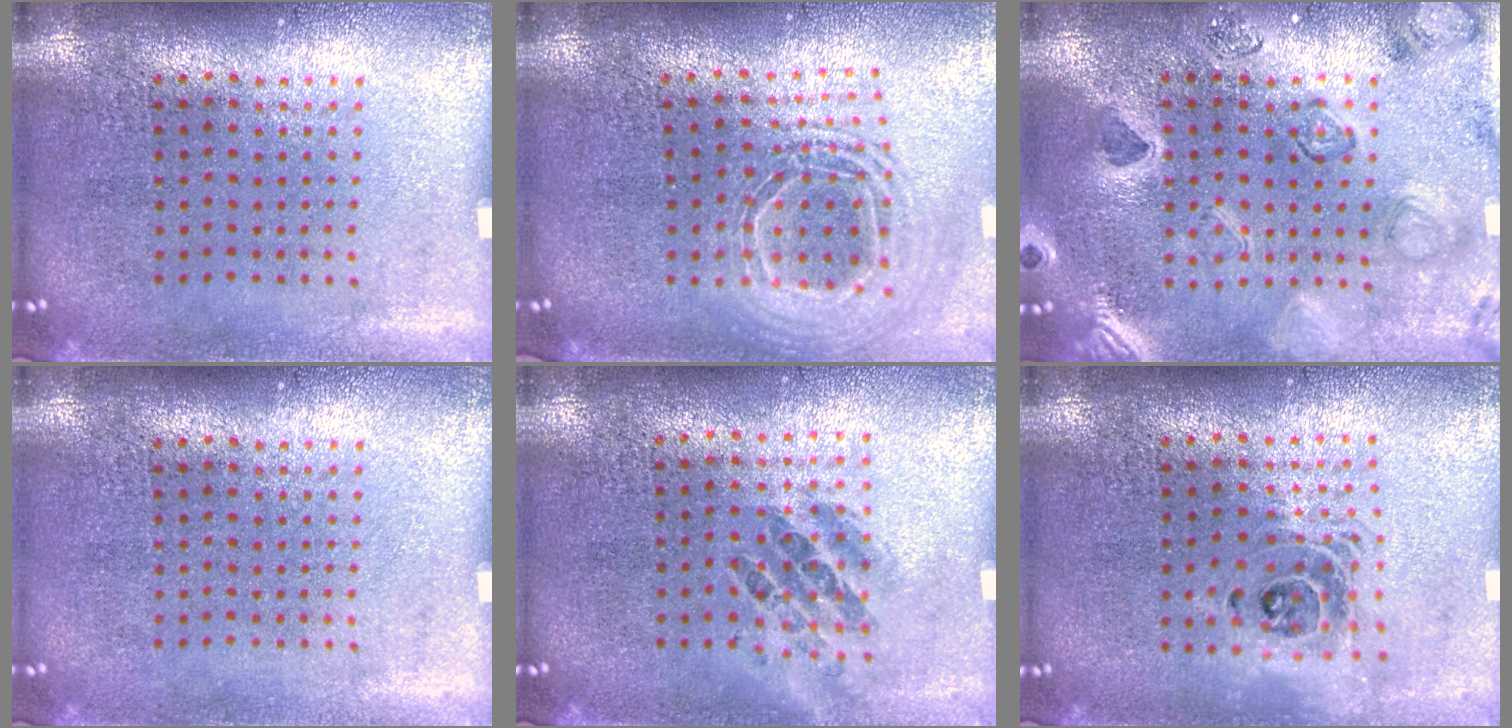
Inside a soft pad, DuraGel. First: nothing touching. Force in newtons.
{"total": 2.0, "press": 1.6, "slide": 1.2}
{"total": 2.5, "press": 2.4, "slide": 0.9}
{"total": 0.0}
{"total": 1.0, "press": 0.9, "slide": 0.5}
{"total": 1.5, "press": 1.2, "slide": 0.9}